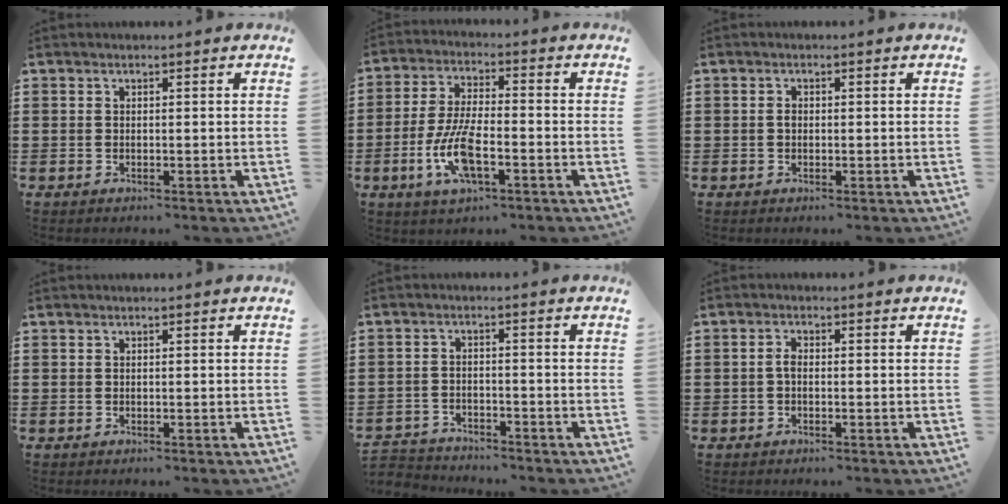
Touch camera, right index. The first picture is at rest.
{"total": 9.2, "force": [-3.2, 3.0, 8.0], "torque": [-0.176, -0.011, -0.059]}
{"total": 0.9, "force": [-0.1, 0.6, 0.7], "torque": [-0.015, 0.002, -0.002]}
{"total": 0.0}
{"total": 2.8, "force": [-2.7, 0.5, -0.4], "torque": [-0.003, 0.000, -0.061]}
{"total": 1.7, "force": [-0.3, 0.8, 1.5], "torque": [-0.037, -0.001, -0.009]}